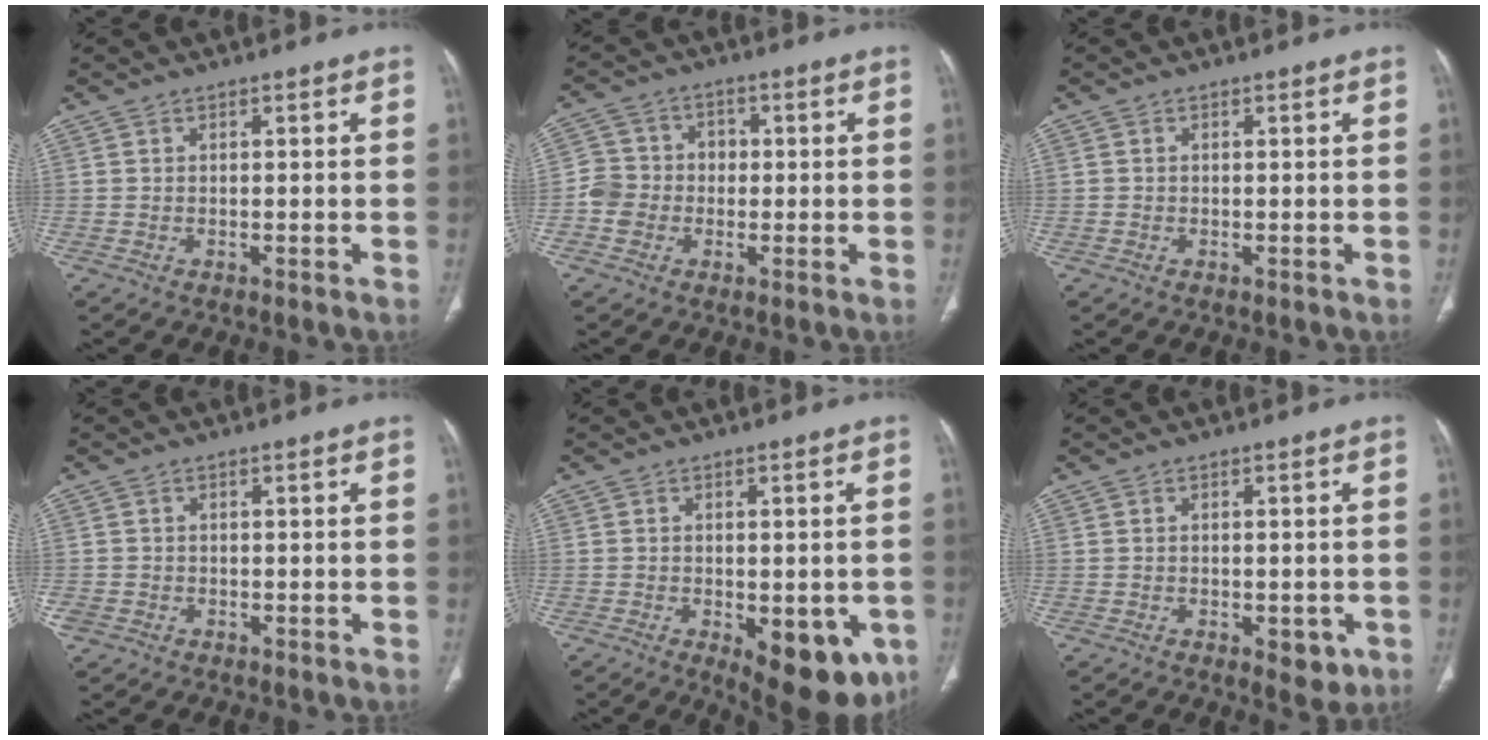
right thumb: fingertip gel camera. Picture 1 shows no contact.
{"total": 6.5, "force": [-1.2, 6.0, 2.2], "torque": [-0.019, 0.026, -0.032]}
{"total": 0.0}
{"total": 2.3, "force": [-0.8, 2.0, 0.8], "torque": [-0.017, 0.006, -0.014]}
{"total": 13.5, "force": [-4.7, 6.3, 11.0], "torque": [-0.120, -0.005, -0.047]}
{"total": 4.7, "force": [-1.7, 2.5, 3.5], "torque": [-0.024, -0.001, -0.013]}